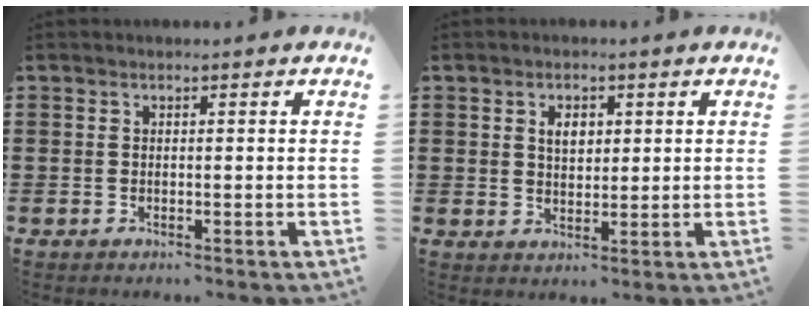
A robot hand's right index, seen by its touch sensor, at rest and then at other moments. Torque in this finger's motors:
{"motor_torque": [0.36, 0.36, 0.23, 0.03]}